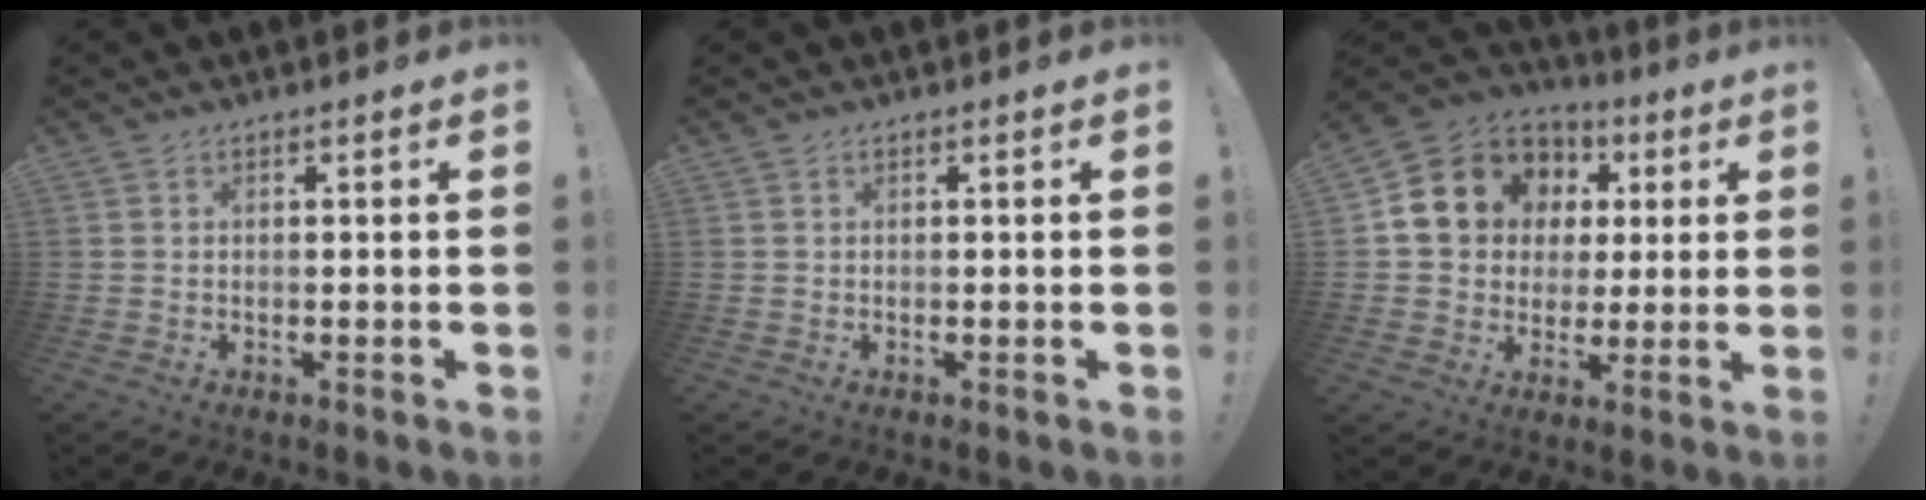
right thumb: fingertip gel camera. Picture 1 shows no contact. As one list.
[{"total": 0.0}, {"total": 14.1, "force": [4.2, 12.3, 5.5], "torque": [-0.076, -0.011, 0.097]}]